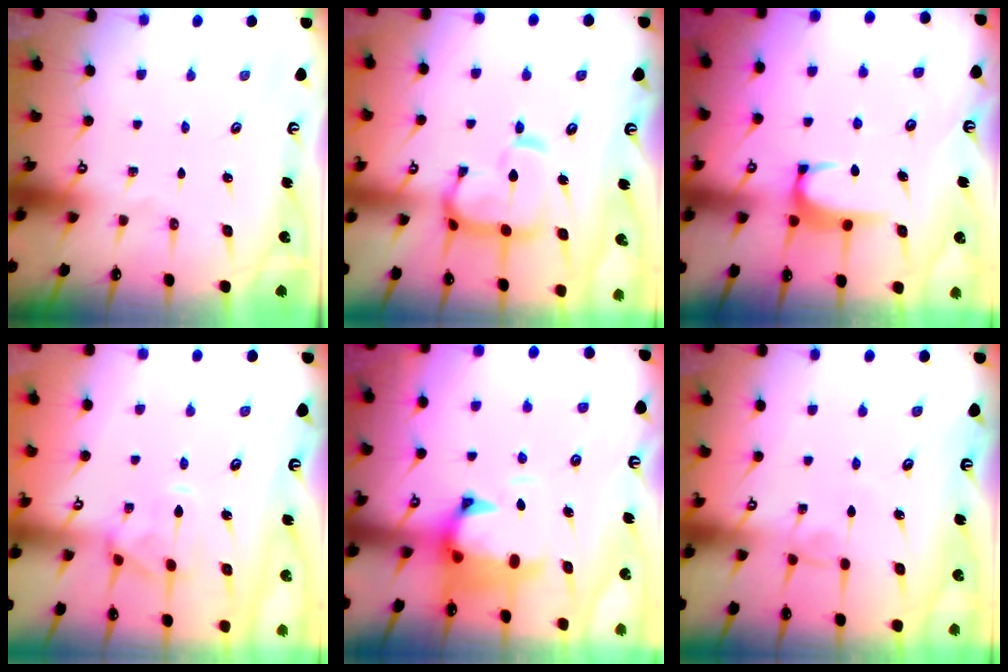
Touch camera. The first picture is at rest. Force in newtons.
{"total": 9.2, "press": 9.1, "slide": 1.0}
{"total": 1.9, "press": 1.9, "slide": 0.5}
{"total": 1.3, "press": 0.9, "slide": 0.9}
{"total": 1.5, "press": 1.1, "slide": 1.1}
{"total": 2.1, "press": 2.0, "slide": 0.3}